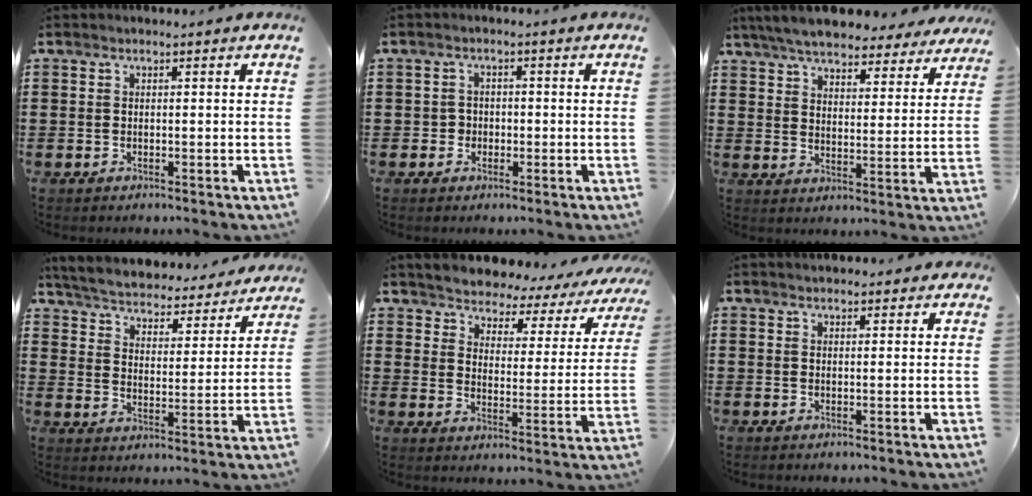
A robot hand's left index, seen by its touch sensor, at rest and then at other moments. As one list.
[{"total": 2.0, "force": [-0.6, 1.9, 0.5], "torque": [-0.015, 0.004, -0.015]}, {"total": 6.5, "force": [6.2, 0.7, 1.7], "torque": [-0.062, -0.027, 0.112]}, {"total": 4.0, "force": [3.9, -0.1, 0.4], "torque": [-0.032, -0.036, 0.058]}, {"total": 3.2, "force": [3.2, 0.4, -0.1], "torque": [-0.024, -0.033, 0.045]}, {"total": 1.8, "force": [1.7, 0.6, 0.2], "torque": [-0.008, 0.005, 0.033]}]